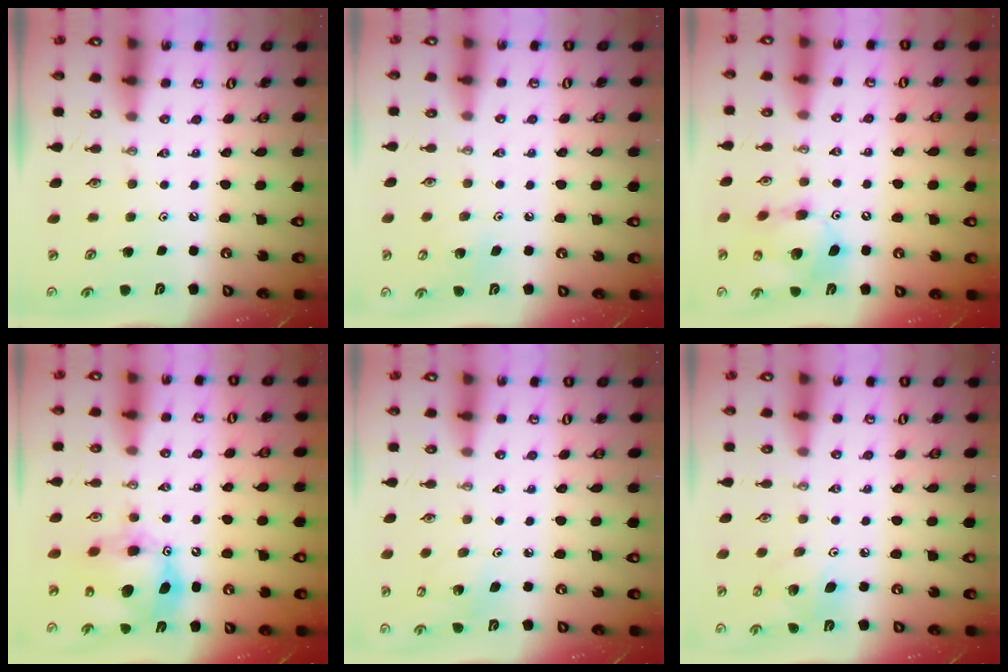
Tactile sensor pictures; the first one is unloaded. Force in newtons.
{"total": 6.0, "press": 6.0, "slide": 0.3}
{"total": 12.7, "press": 12.3, "slide": 3.0}
{"total": 13.4, "press": 13.3, "slide": 1.2}
{"total": 4.1, "press": 3.9, "slide": 1.2}
{"total": 8.0, "press": 7.8, "slide": 1.7}